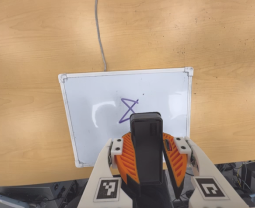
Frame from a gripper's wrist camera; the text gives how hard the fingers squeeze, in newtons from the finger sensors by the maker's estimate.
{"total": 12.9, "left": 12.2, "right": 13.7}